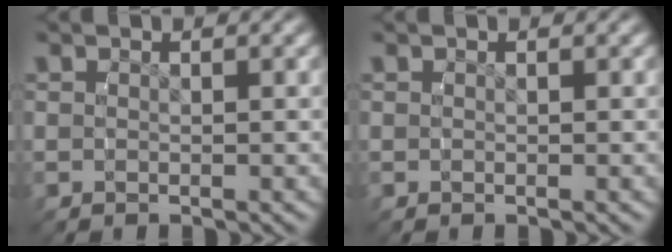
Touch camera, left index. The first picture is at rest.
{"total": 0.0}